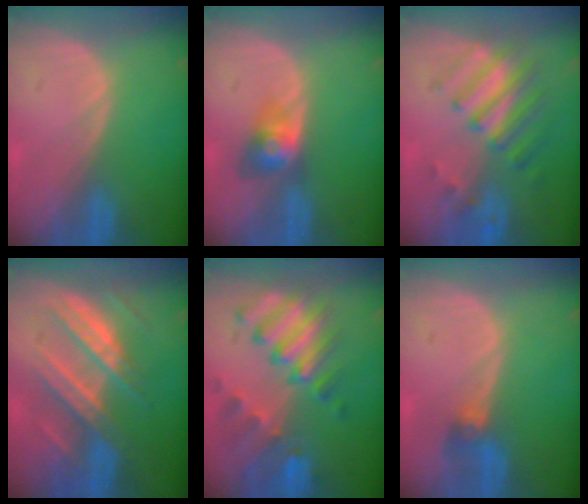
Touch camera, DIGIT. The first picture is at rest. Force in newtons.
{"total": 3.8, "press": 3.8, "slide": 0.2}
{"total": 7.8, "press": 6.9, "slide": 3.6}
{"total": 8.3, "press": 8.3, "slide": 0.3}
{"total": 10.1, "press": 8.9, "slide": 4.8}
{"total": 2.9, "press": 2.6, "slide": 1.2}